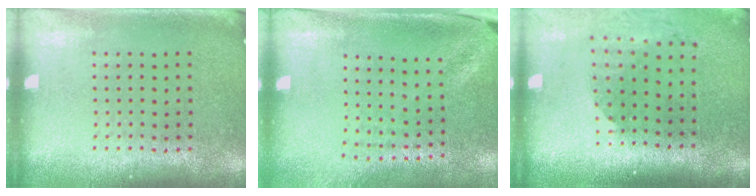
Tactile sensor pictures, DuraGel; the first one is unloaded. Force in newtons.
{"total": 1.8, "press": 1.4, "slide": 1.2}
{"total": 1.6, "press": 1.3, "slide": 0.9}